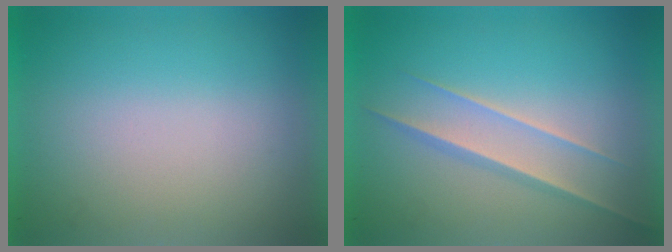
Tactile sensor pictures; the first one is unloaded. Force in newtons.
{"total": 1.5}